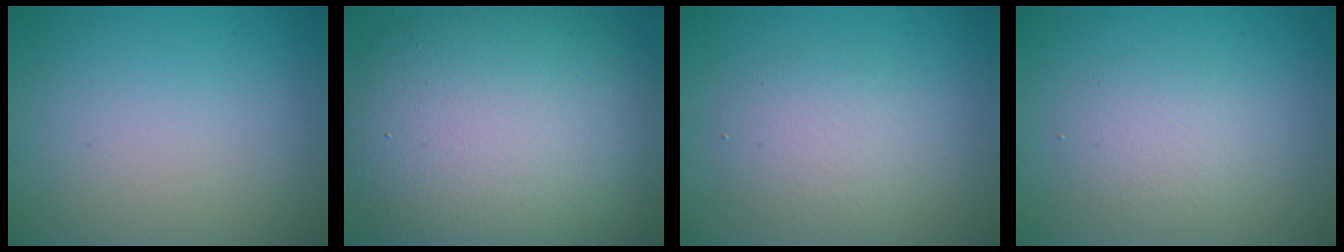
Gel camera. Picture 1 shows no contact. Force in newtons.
{"total": 14.1, "press": 14.1, "slide": 1.2}
{"total": 2.8, "press": 2.8, "slide": 0.1}
{"total": 2.5, "press": 2.5, "slide": 0.1}